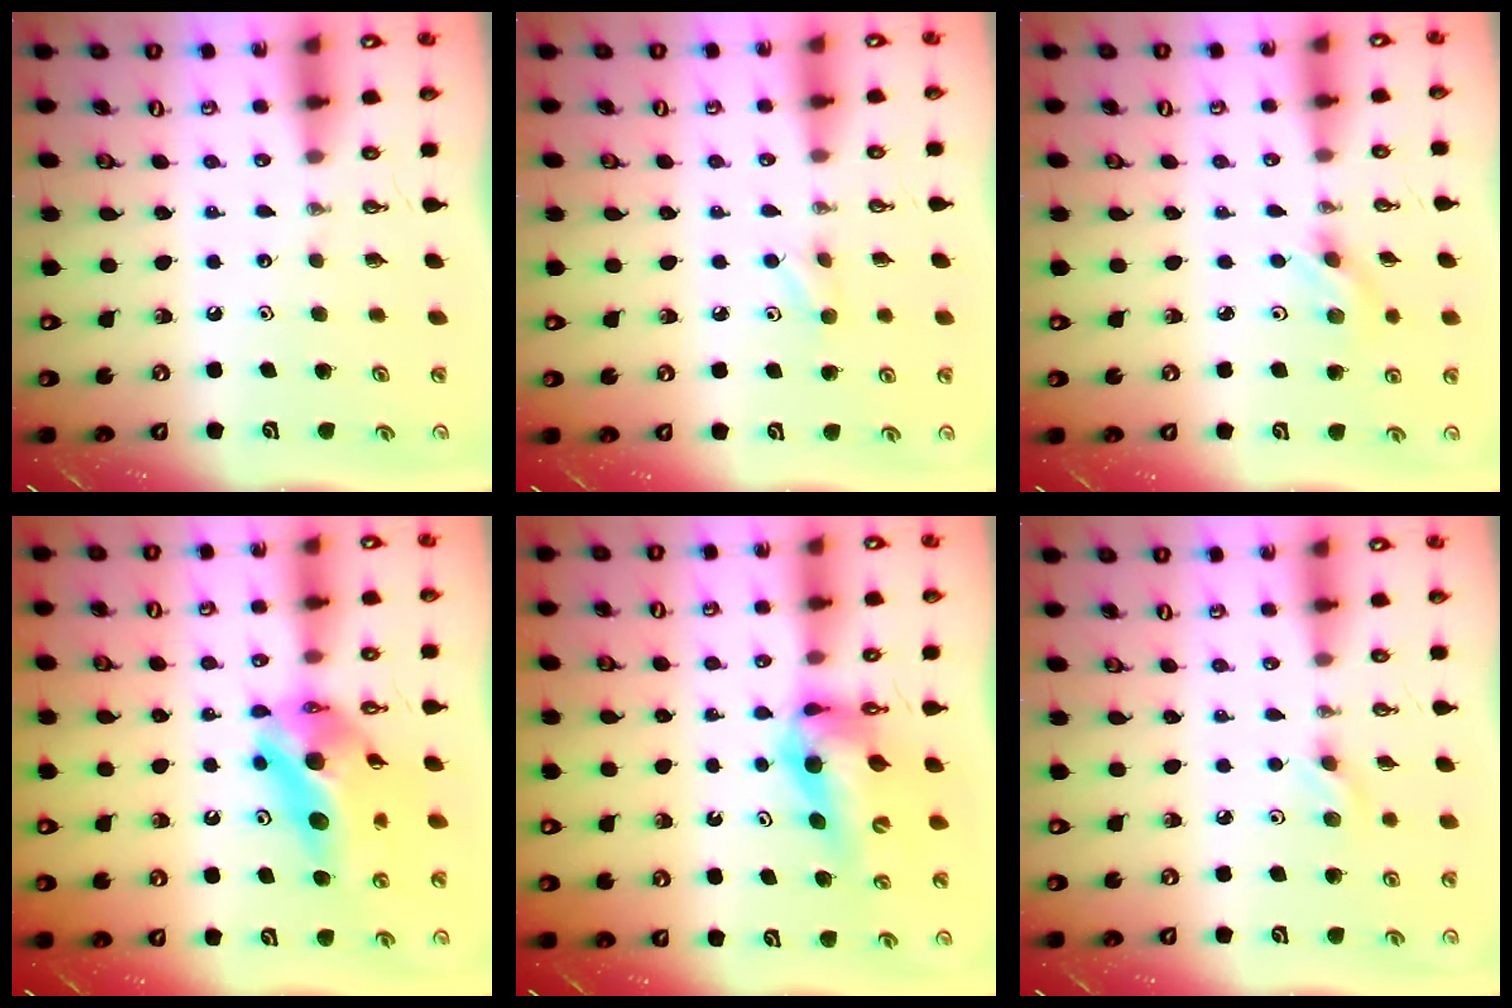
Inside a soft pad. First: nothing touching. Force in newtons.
{"total": 4.5, "press": 4.5, "slide": 0.8}
{"total": 3.7, "press": 3.4, "slide": 1.4}
{"total": 14.7, "press": 13.0, "slide": 6.8}
{"total": 11.1, "press": 11.0, "slide": 1.0}
{"total": 5.7, "press": 5.5, "slide": 1.6}